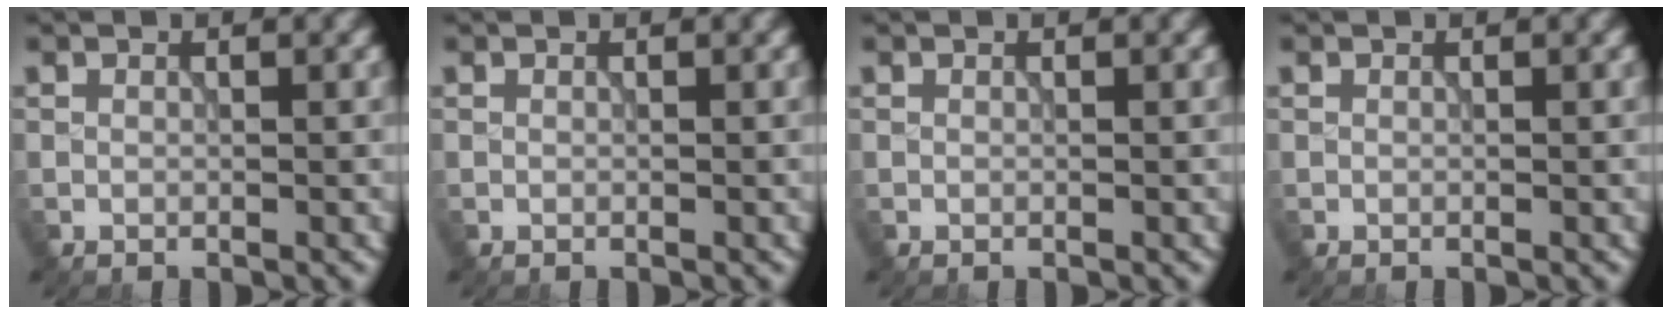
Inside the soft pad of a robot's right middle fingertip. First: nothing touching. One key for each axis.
{"total": 0.0}
{"total": 0.0}
{"total": 0.0}